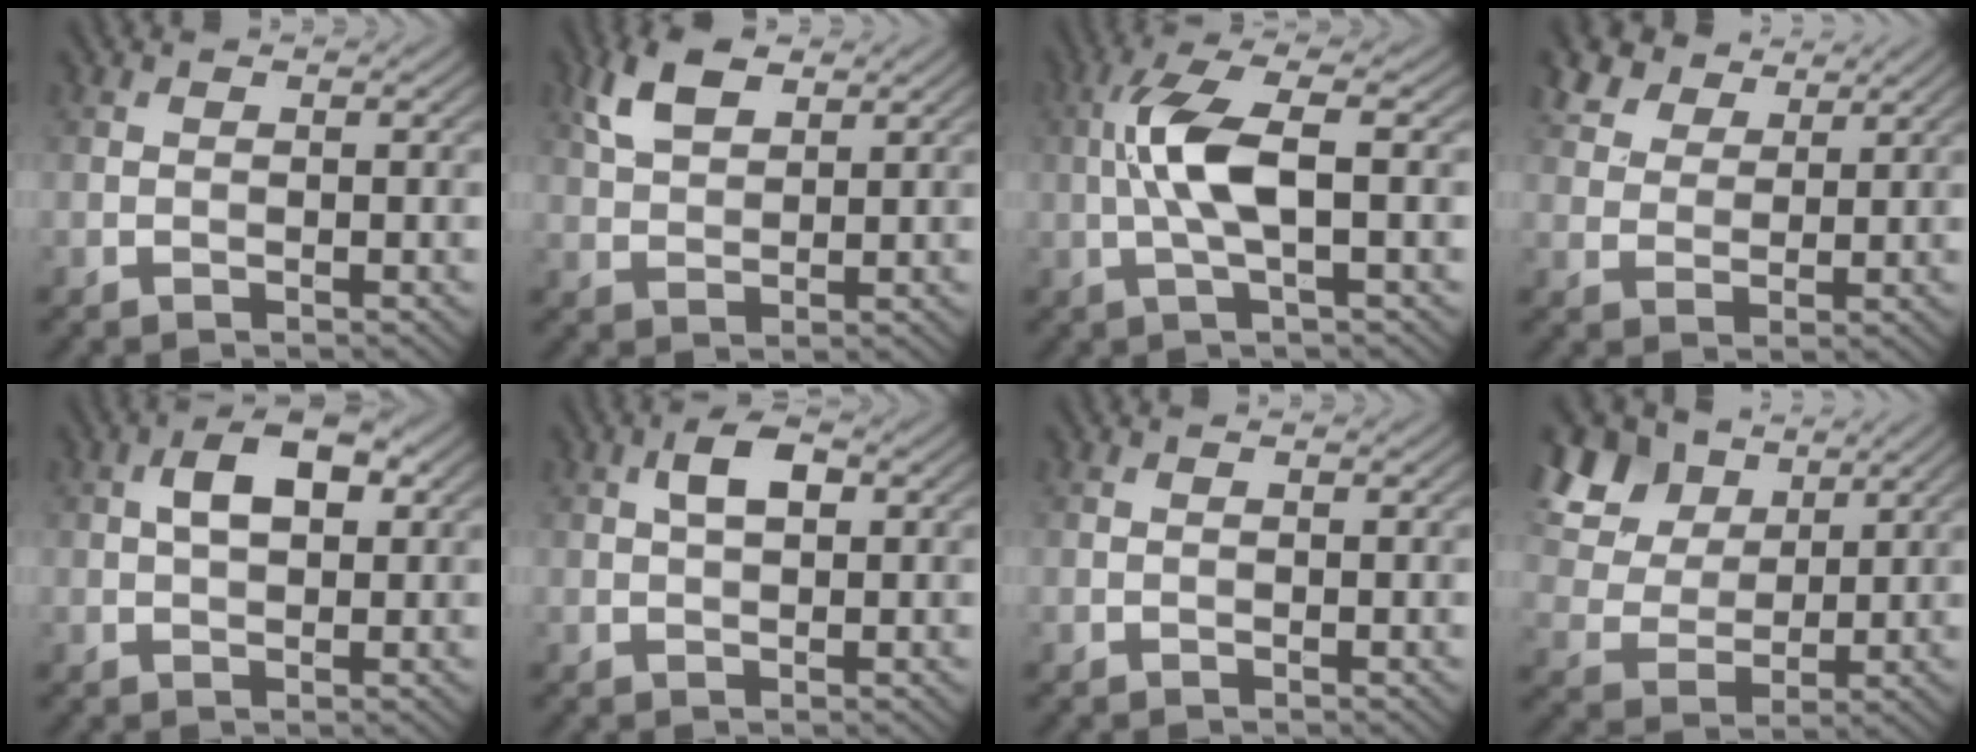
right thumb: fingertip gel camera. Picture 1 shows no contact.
{"total": 5.9, "force": [3.2, 2.9, 4.0], "torque": [-0.094, 0.008, 0.064]}
{"total": 7.1, "force": [0.2, 1.7, 6.9], "torque": [-0.150, 0.016, -0.003]}
{"total": 6.8, "force": [5.1, 3.6, 2.6], "torque": [-0.076, -0.007, 0.107]}
{"total": 5.4, "force": [1.4, 2.9, 4.4], "torque": [-0.076, 0.009, 0.020]}
{"total": 3.6, "force": [1.1, 1.8, 2.9], "torque": [-0.057, 0.010, 0.016]}
{"total": 0.0}
{"total": 14.0, "force": [7.8, 9.0, 7.4], "torque": [-0.222, 0.029, 0.164]}